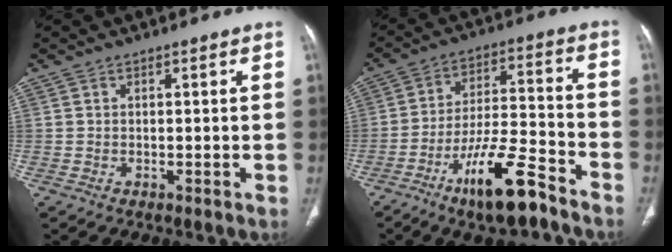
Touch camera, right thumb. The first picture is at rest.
{"total": 14.5, "force": [-9.6, 3.7, 10.2], "torque": [-0.181, 0.067, -0.167]}